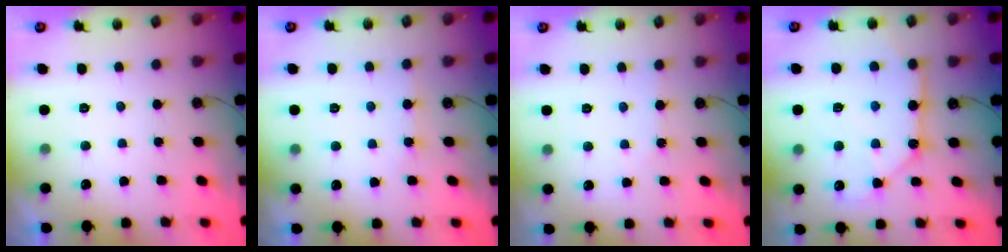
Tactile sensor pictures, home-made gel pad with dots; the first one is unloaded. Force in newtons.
{"total": 2.9, "press": 2.9, "slide": 0.5}
{"total": 2.5, "press": 2.5, "slide": 0.4}
{"total": 10.4, "press": 10.3, "slide": 1.2}